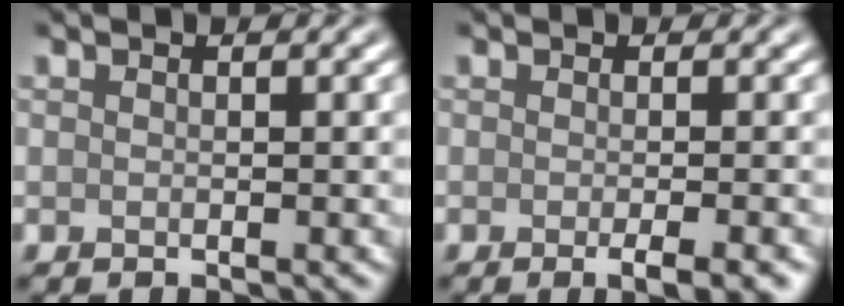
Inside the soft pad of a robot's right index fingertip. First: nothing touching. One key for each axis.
{"total": 3.0, "fx": -1.0, "fy": 0.7, "fz": 2.8, "tx": -0.029, "ty": -0.003, "tz": -0.017}